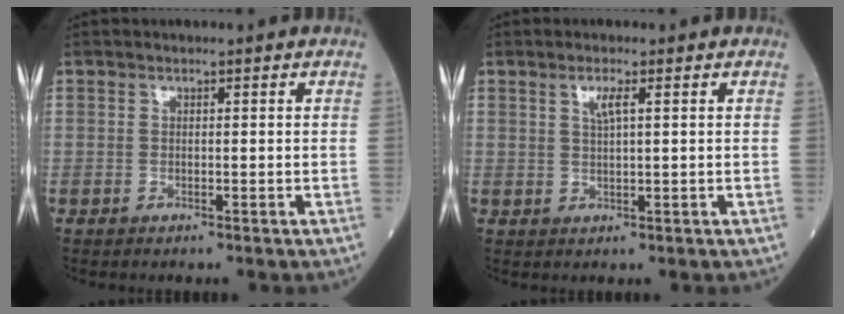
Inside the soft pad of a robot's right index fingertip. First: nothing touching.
{"total": 2.2, "force": [1.0, 0.1, 2.0], "torque": [-0.043, 0.002, 0.018]}